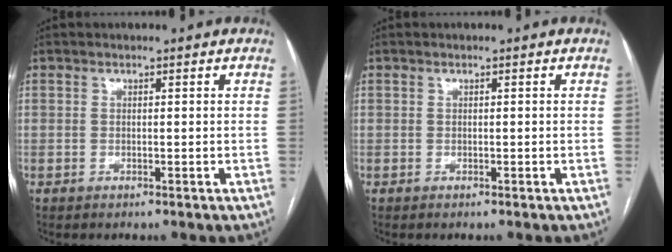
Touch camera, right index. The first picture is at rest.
{"total": 0.0}